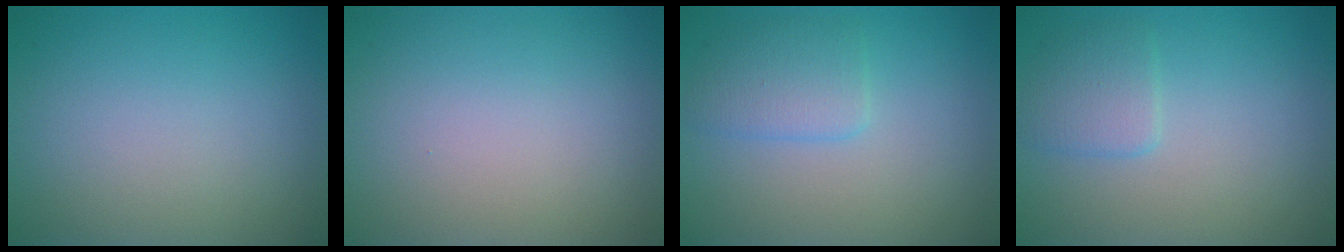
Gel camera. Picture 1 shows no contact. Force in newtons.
{"total": 0.0}
{"total": 2.5, "press": 2.5, "slide": 0.1}
{"total": 2.0, "press": 2.0, "slide": 0.1}